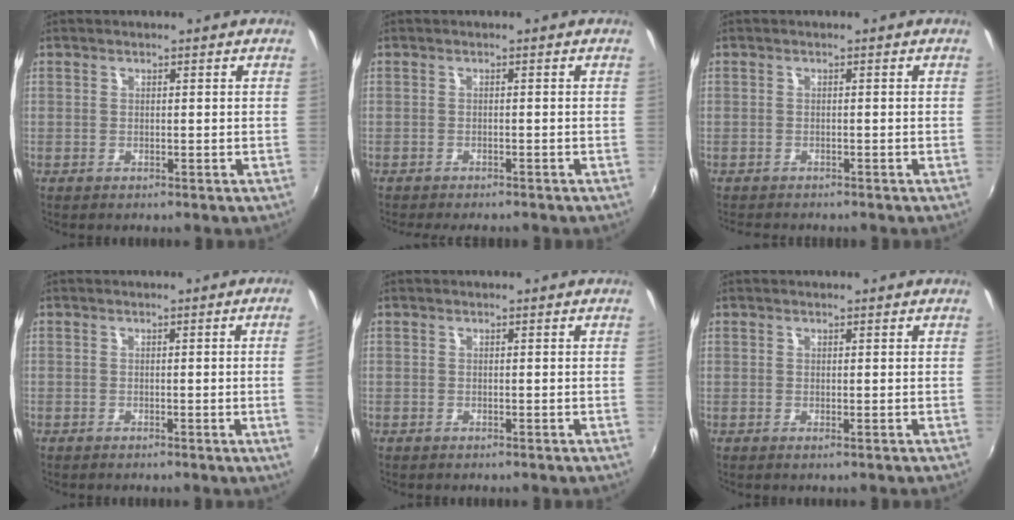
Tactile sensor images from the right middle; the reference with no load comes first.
{"total": 3.9, "force": [-3.5, 0.9, 1.6], "torque": [-0.036, -0.016, -0.053]}
{"total": 2.2, "force": [-2.0, 0.6, 0.4], "torque": [-0.018, -0.007, -0.036]}
{"total": 2.8, "force": [0.0, -1.7, 2.2], "torque": [-0.042, -0.011, 0.008]}
{"total": 0.0}
{"total": 0.0}